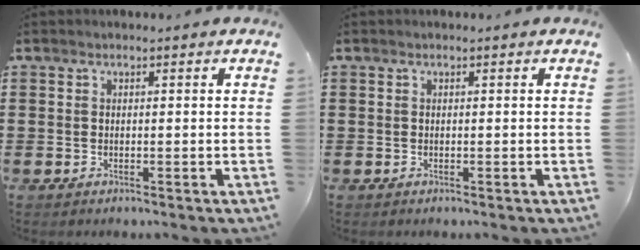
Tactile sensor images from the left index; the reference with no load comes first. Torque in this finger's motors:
{"motor_torque": [0.00, 0.00, 0.00, 0.00]}